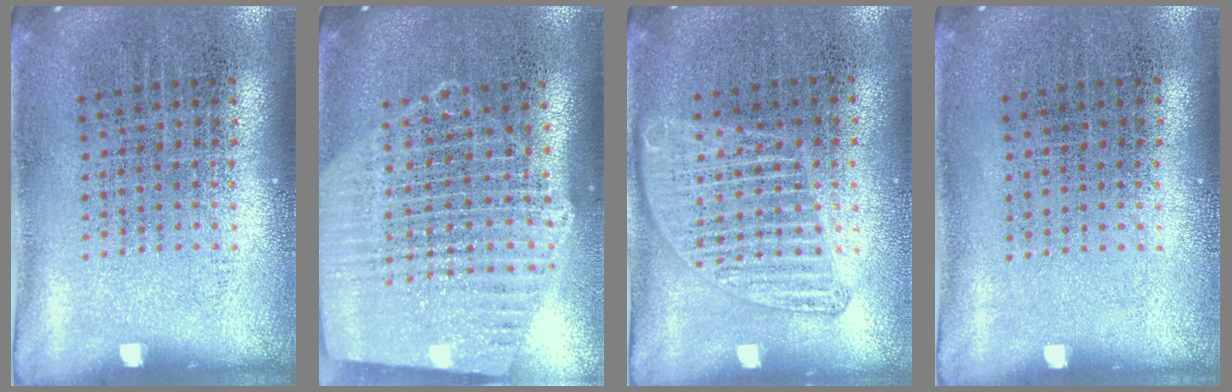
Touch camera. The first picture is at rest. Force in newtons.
{"total": 2.1, "press": 1.9, "slide": 0.9}
{"total": 1.3, "press": 1.3, "slide": 0.3}
{"total": 0.0}